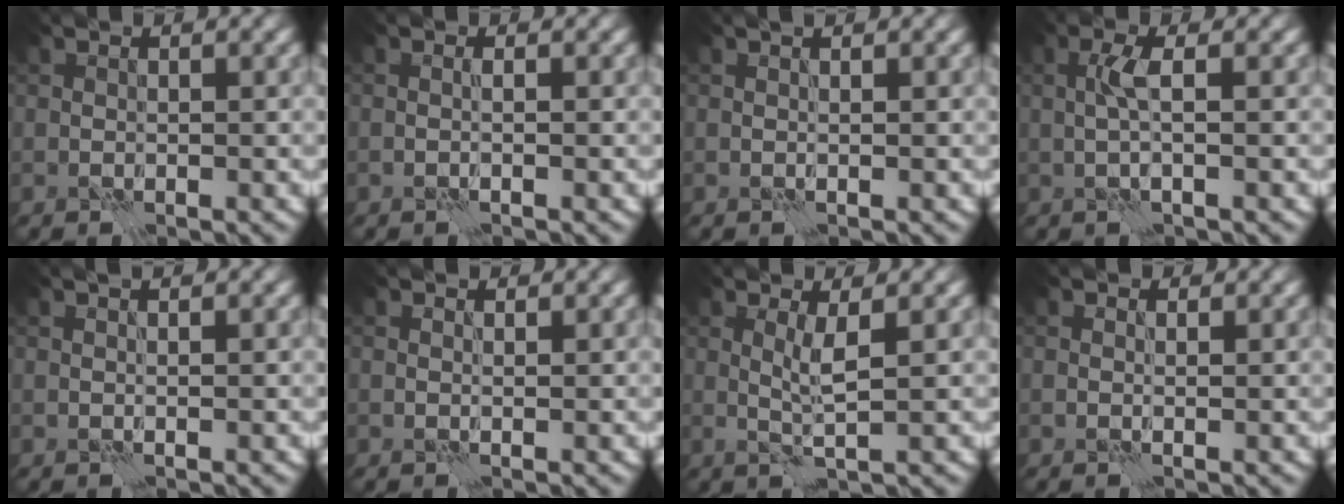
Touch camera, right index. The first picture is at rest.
{"total": 0.6, "force": [-0.1, -0.5, 0.3], "torque": [-0.003, 0.004, -0.006]}
{"total": 0.9, "force": [0.7, -0.4, 0.4], "torque": [-0.004, 0.004, 0.007]}
{"total": 1.8, "force": [0.3, -0.2, 1.8], "torque": [-0.038, 0.011, 0.000]}
{"total": 1.0, "force": [0.8, -0.4, 0.4], "torque": [-0.005, 0.004, 0.008]}
{"total": 0.6, "force": [0.6, 0.0, 0.2], "torque": [-0.003, 0.002, 0.005]}
{"total": 1.9, "force": [1.0, -0.7, 1.5], "torque": [-0.029, 0.000, 0.019]}
{"total": 0.6, "force": [0.4, 0.3, 0.3], "torque": [-0.002, 0.003, 0.002]}